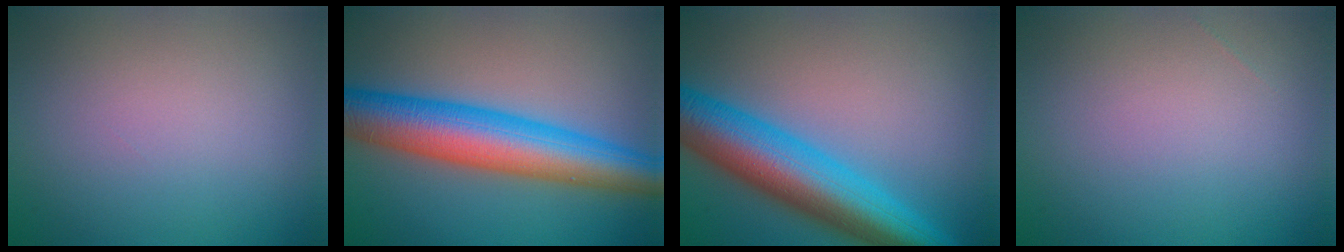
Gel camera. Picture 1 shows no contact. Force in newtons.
{"total": 9.2, "press": 9.2, "slide": 0.0}
{"total": 9.8, "press": 9.8, "slide": 0.2}
{"total": 0.0}